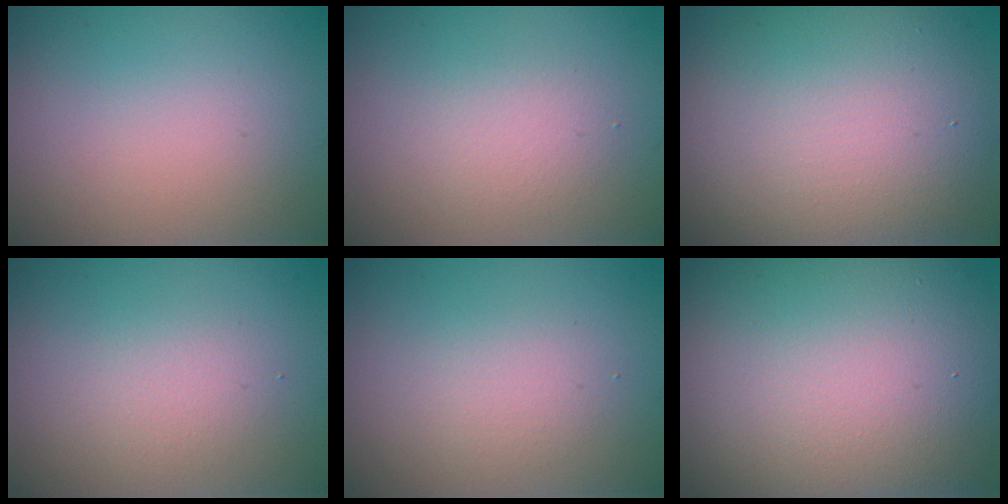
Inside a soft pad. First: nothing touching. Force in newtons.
{"total": 2.1, "press": 2.1, "slide": 0.0}
{"total": 10.8, "press": 10.7, "slide": 0.6}
{"total": 1.9, "press": 1.9, "slide": 0.0}
{"total": 1.6, "press": 1.6, "slide": 0.1}
{"total": 15.2, "press": 15.2, "slide": 0.8}